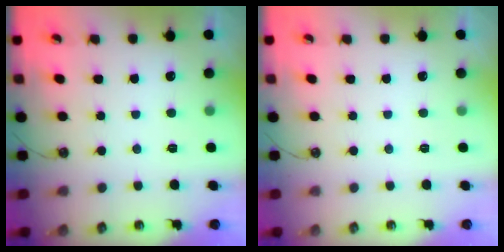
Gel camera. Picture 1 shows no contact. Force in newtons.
{"total": 0.0}